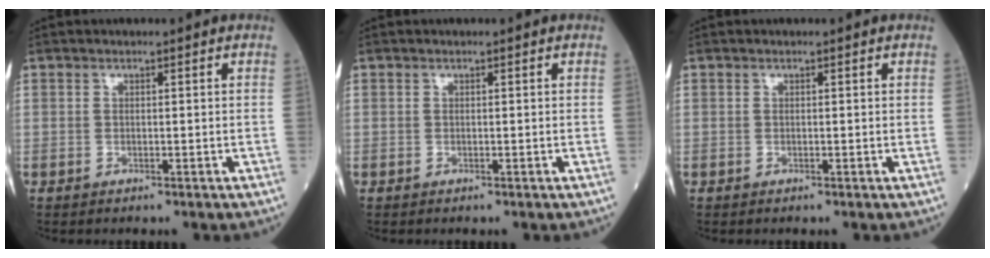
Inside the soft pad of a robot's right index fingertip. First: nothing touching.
{"total": 0.0}
{"total": 0.0}